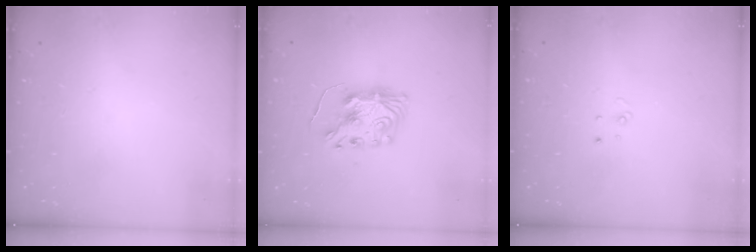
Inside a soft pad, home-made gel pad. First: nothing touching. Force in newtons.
{"total": 9.0, "press": 9.0, "slide": 0.9}
{"total": 2.6, "press": 2.6, "slide": 0.2}